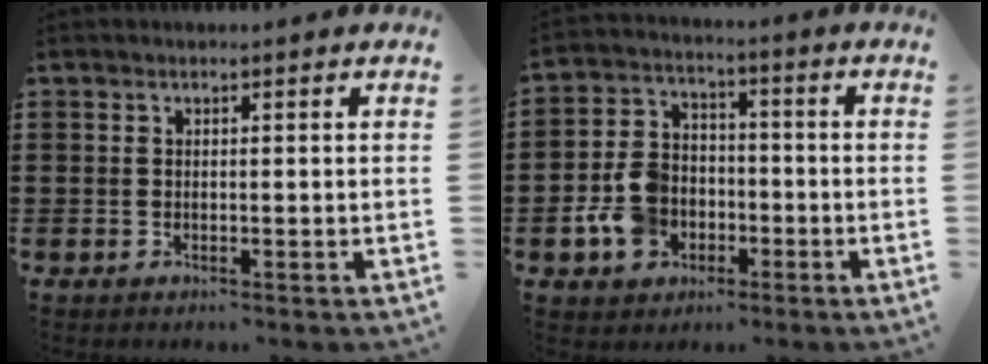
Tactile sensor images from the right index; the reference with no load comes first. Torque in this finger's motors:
{"motor_torque": [2.14, 0.00, 0.96, 0.20]}